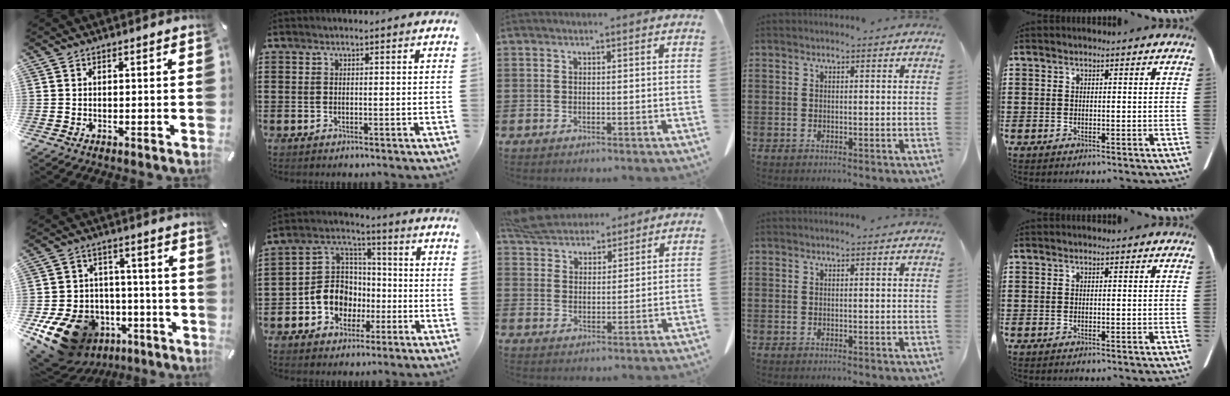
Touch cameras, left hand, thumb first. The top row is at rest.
{"thumb": {"total": 16.7, "force": [-8.1, 12.5, 7.6], "torque": [-0.131, 0.049, -0.121]}, "index": {"total": 9.0, "force": [-3.1, 7.9, 3.0], "torque": [-0.086, 0.016, -0.062]}, "middle": {"total": 7.2, "force": [6.7, 2.0, 1.7], "torque": [-0.060, -0.017, 0.129]}}